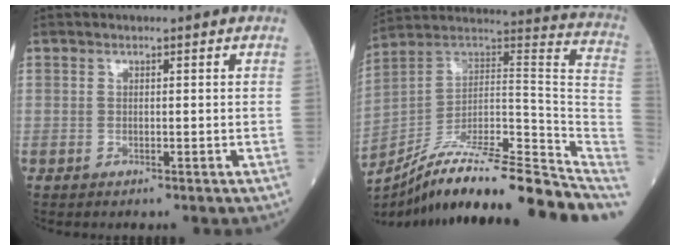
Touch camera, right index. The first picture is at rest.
{"total": 24.2, "force": [-19.9, 2.4, 13.6], "torque": [-0.155, 0.026, -0.315]}